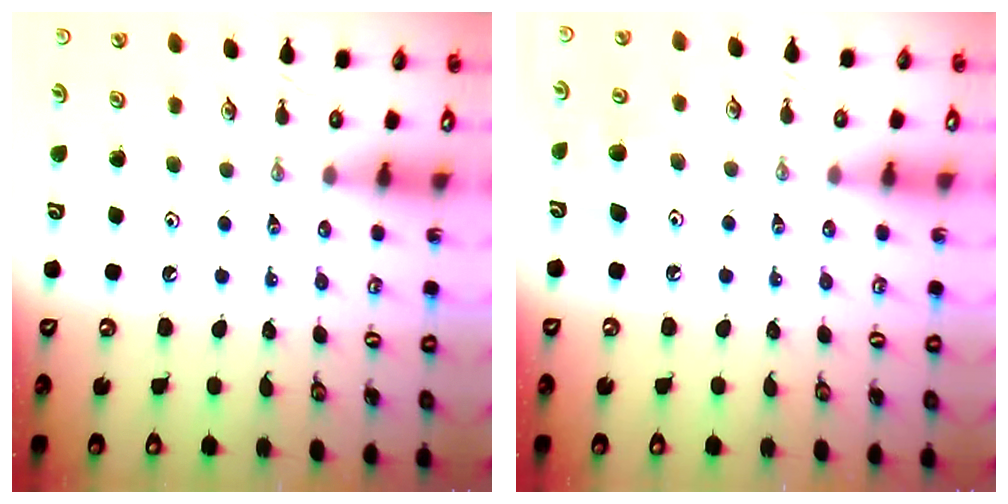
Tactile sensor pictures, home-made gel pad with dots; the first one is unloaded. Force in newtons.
{"total": 7.2, "press": 7.1, "slide": 1.3}